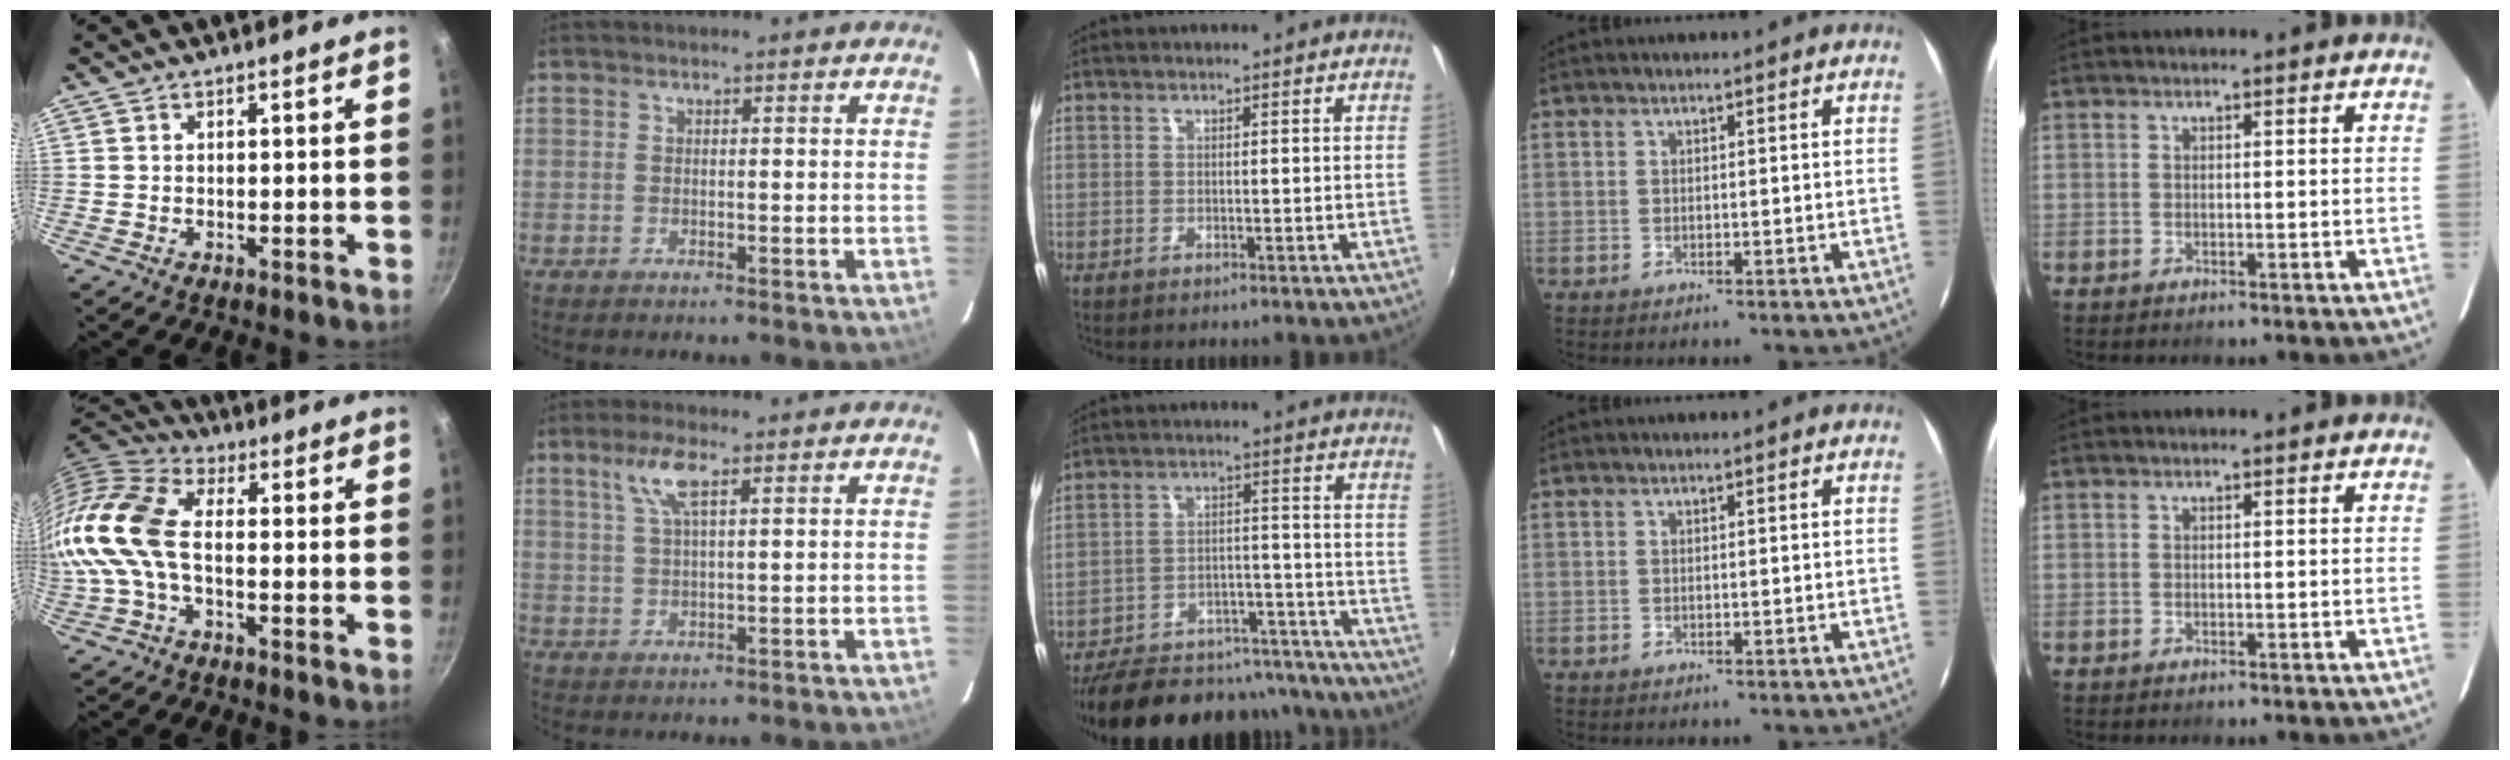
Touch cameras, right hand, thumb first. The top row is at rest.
{"thumb": {"total": 14.5, "force": [-1.6, 8.0, 12.0], "torque": [-0.243, 0.026, -0.052]}, "index": {"total": 5.3, "force": [2.7, 1.1, 4.4], "torque": [-0.090, 0.007, 0.053]}, "middle": {"total": 28.5, "force": [-24.5, 9.9, 10.6], "torque": [-0.212, 0.024, -0.309]}}